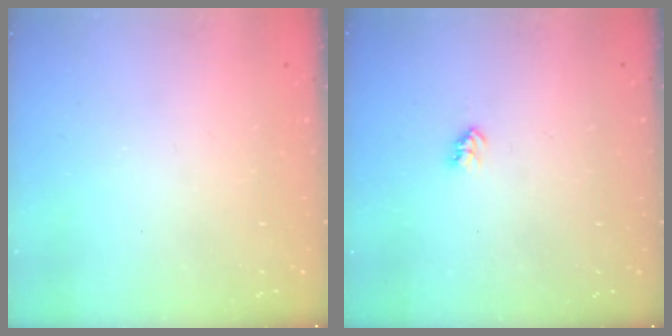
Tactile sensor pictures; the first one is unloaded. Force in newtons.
{"total": 2.7, "press": 2.7, "slide": 0.4}